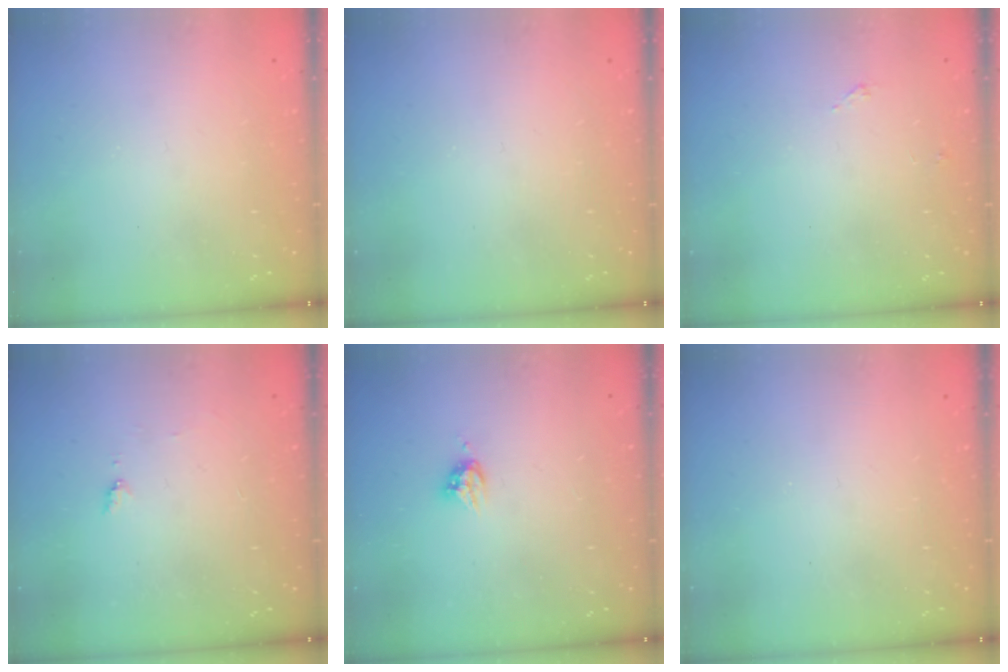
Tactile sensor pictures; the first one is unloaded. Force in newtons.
{"total": 0.0}
{"total": 3.3, "press": 3.3, "slide": 0.7}
{"total": 4.6, "press": 4.6, "slide": 0.4}
{"total": 4.6, "press": 4.6, "slide": 0.5}
{"total": 0.0}